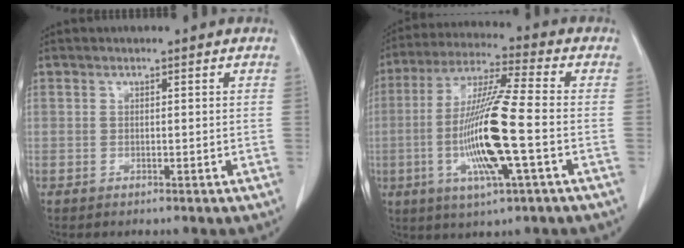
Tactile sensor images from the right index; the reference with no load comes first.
{"total": 14.9, "force": [-3.1, 0.4, 14.6], "torque": [-0.294, -0.009, -0.061]}